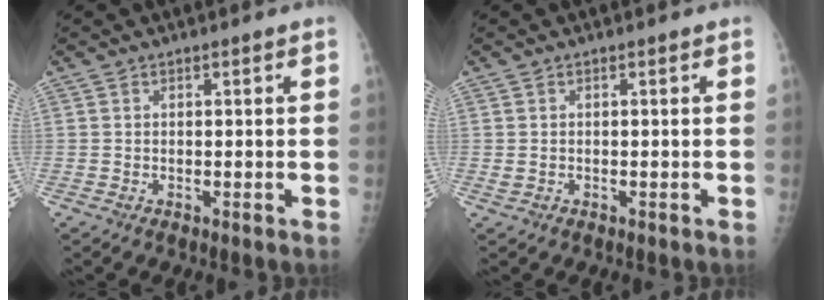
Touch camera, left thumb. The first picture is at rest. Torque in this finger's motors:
{"motor_torque": [-0.02, -0.16, -0.17, -0.04, 0.02]}